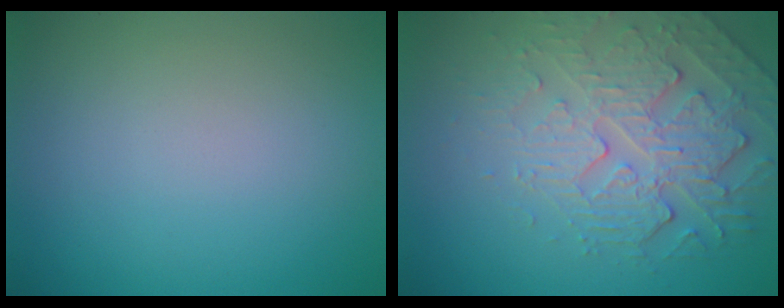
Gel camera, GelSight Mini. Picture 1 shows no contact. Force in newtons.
{"total": 4.5, "press": 4.1, "slide": 1.8}